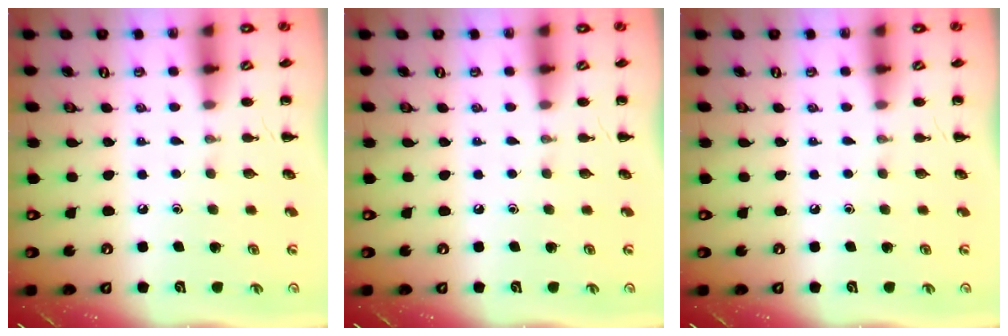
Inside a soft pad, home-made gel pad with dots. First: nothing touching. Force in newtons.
{"total": 0.0}
{"total": 0.0}